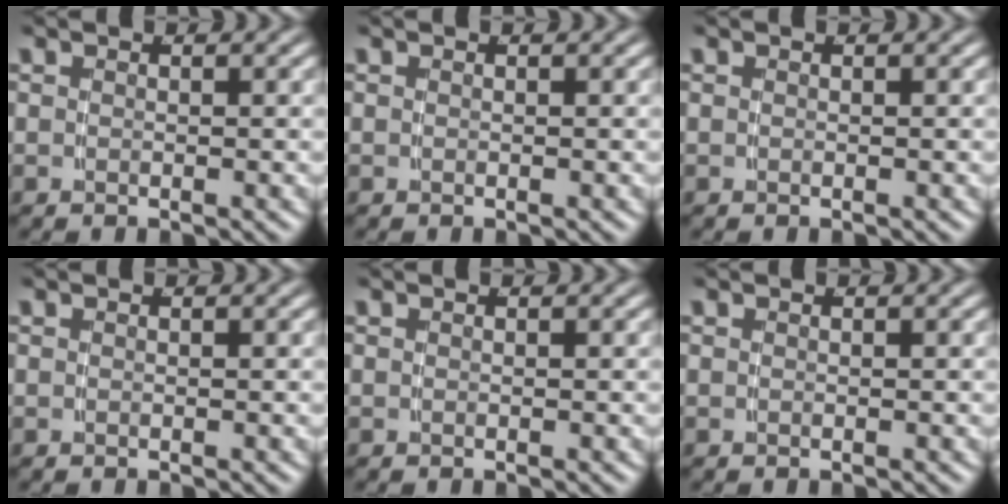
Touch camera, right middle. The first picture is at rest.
{"total": 0.0}
{"total": 0.0}
{"total": 0.0}
{"total": 0.0}
{"total": 0.0}